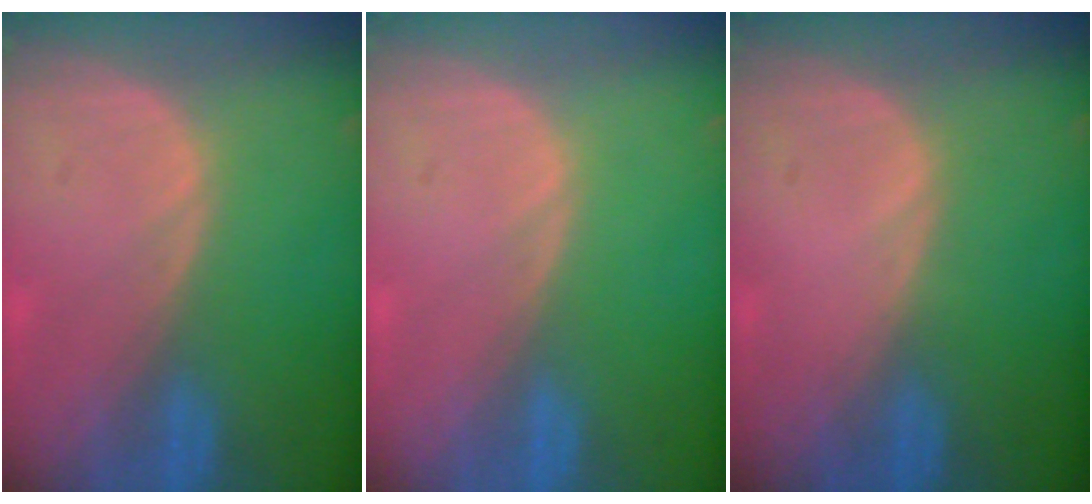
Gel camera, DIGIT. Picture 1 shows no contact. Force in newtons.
{"total": 0.0}
{"total": 0.0}